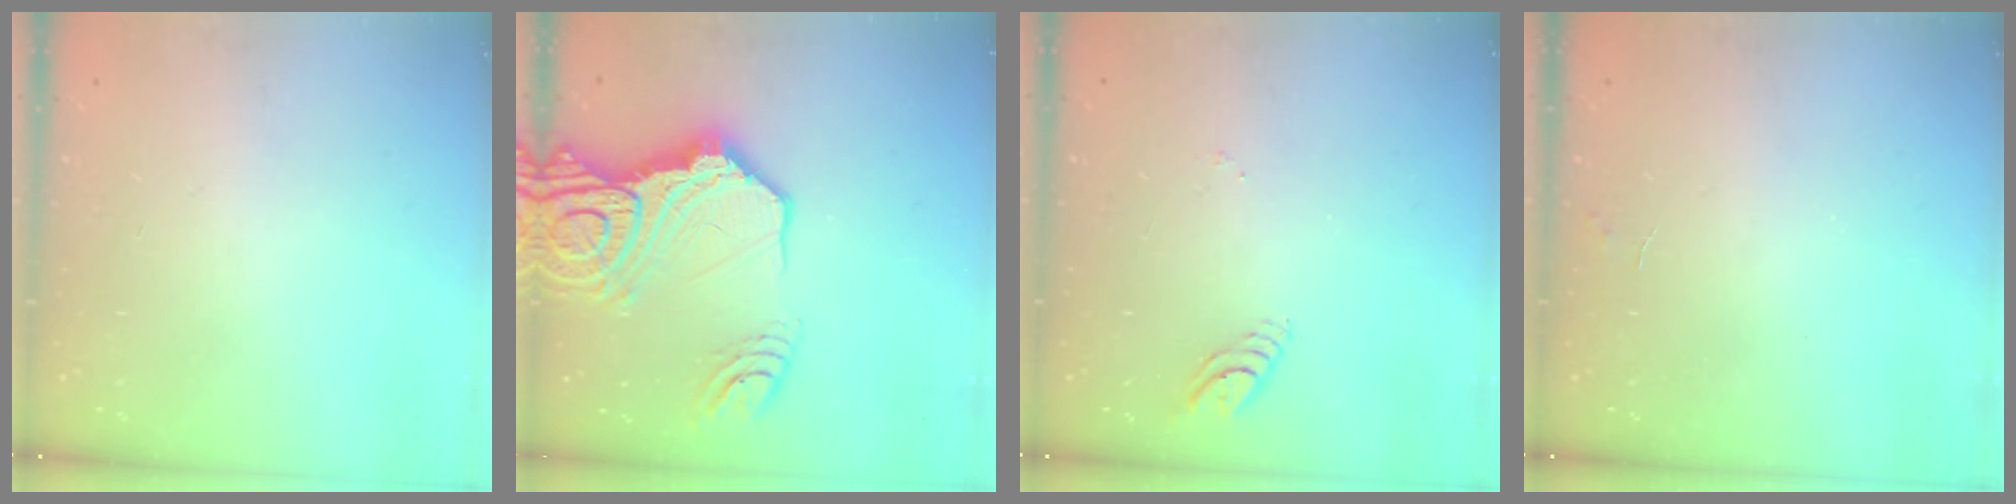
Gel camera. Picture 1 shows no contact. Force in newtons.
{"total": 25.6, "press": 25.4, "slide": 3.6}
{"total": 4.4, "press": 4.3, "slide": 0.4}
{"total": 2.2, "press": 2.2, "slide": 0.2}